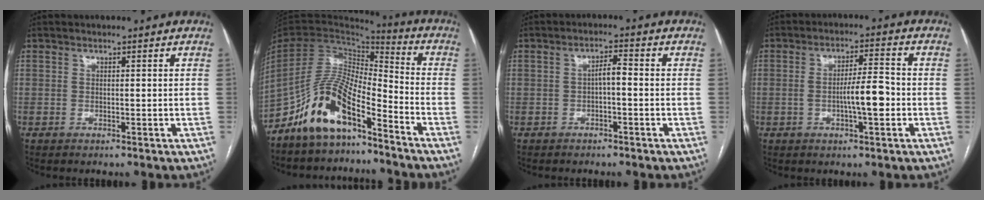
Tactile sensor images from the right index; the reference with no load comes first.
{"total": 11.9, "force": [-8.9, 3.5, 7.2], "torque": [-0.146, 0.022, -0.167]}
{"total": 2.6, "force": [-0.5, 0.7, 2.5], "torque": [-0.040, 0.010, -0.008]}
{"total": 6.6, "force": [-1.4, 1.0, 6.4], "torque": [-0.110, 0.009, -0.024]}